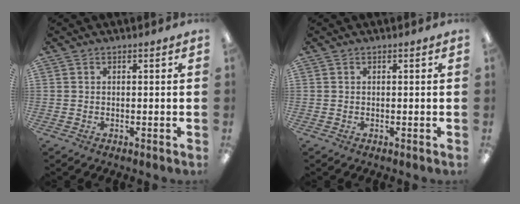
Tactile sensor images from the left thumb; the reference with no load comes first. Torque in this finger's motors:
{"motor_torque": [0.00, 0.00, 0.00, 0.00, 0.00]}